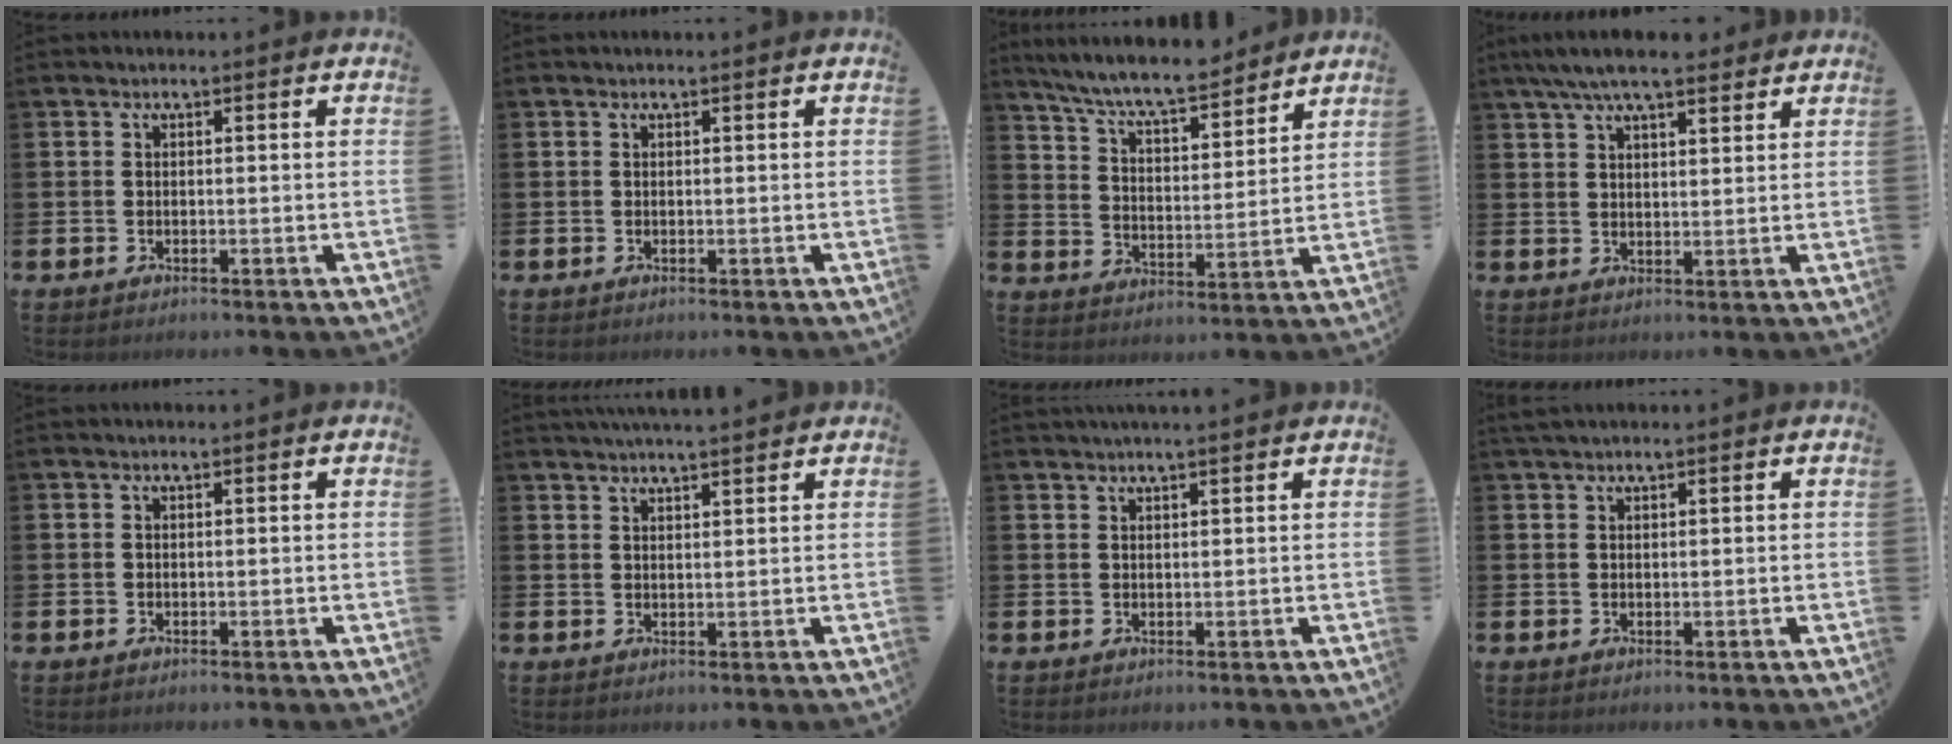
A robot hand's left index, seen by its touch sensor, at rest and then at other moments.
{"total": 0.0}
{"total": 8.4, "force": [7.8, 1.1, 2.8], "torque": [-0.090, -0.047, 0.139]}
{"total": 6.5, "force": [5.6, 1.4, 2.9], "torque": [-0.070, -0.013, 0.103]}
{"total": 0.0}
{"total": 3.1, "force": [3.1, -0.3, 0.5], "torque": [-0.017, -0.009, 0.056]}
{"total": 1.7, "force": [1.6, -0.2, 0.5], "torque": [-0.009, -0.003, 0.030]}
{"total": 1.3, "force": [1.2, 0.3, 0.5], "torque": [-0.011, 0.004, 0.022]}